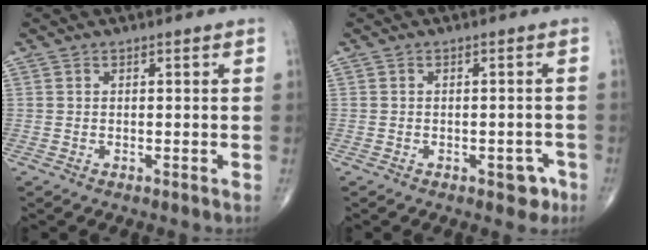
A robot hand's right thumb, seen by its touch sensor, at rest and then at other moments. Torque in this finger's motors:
{"motor_torque": [3.24, 1.77, 1.03, -1.19, 0.56]}